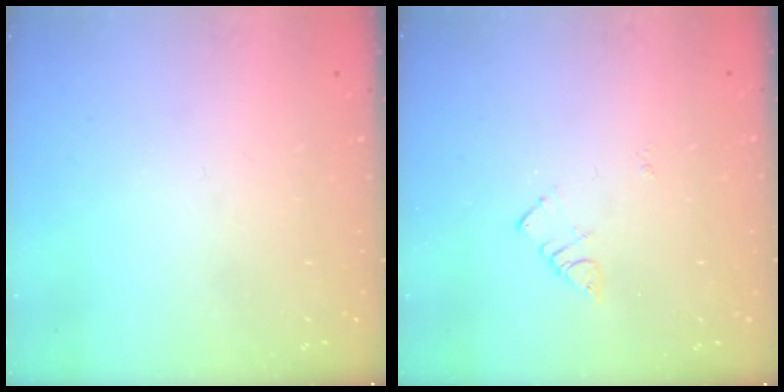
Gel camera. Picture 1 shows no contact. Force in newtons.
{"total": 3.8, "press": 3.8, "slide": 0.4}